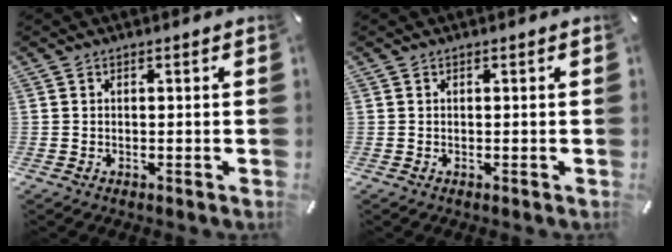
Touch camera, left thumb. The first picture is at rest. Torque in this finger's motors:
{"motor_torque": [0.00, 0.00, 0.00, 0.00, 0.00]}